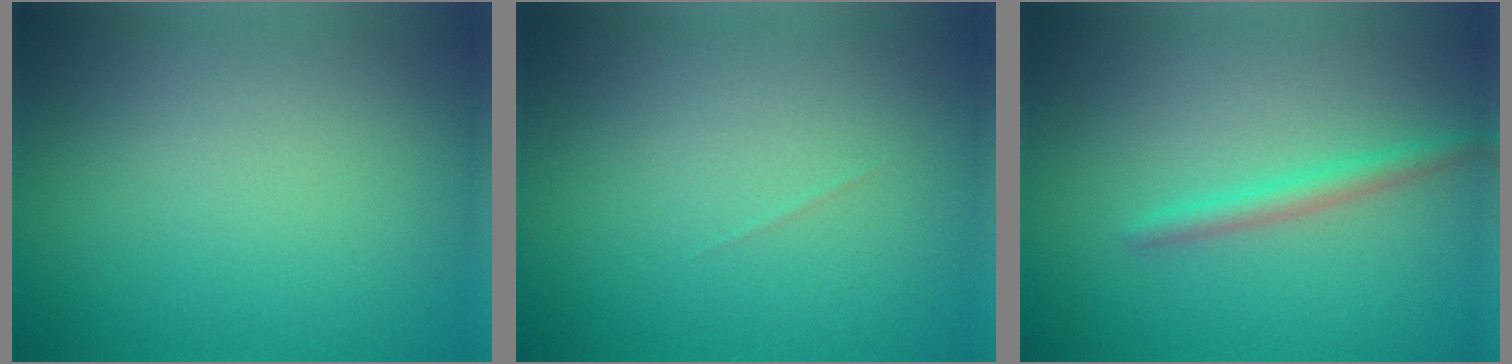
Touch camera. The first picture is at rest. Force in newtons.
{"total": 0.0}
{"total": 1.8, "press": 1.8, "slide": 0.0}